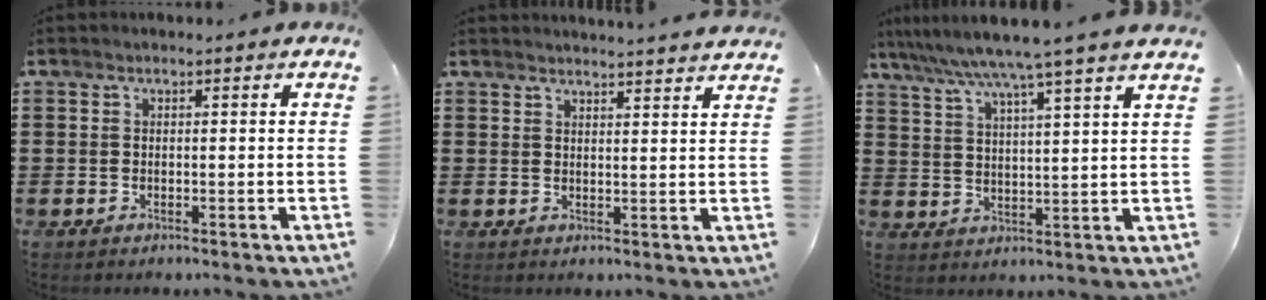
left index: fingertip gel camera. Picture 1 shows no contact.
{"total": 2.4, "force": [2.4, -0.5, -0.1], "torque": [-0.006, -0.010, 0.045]}
{"total": 6.6, "force": [5.6, -1.4, 3.2], "torque": [-0.083, -0.034, 0.092]}